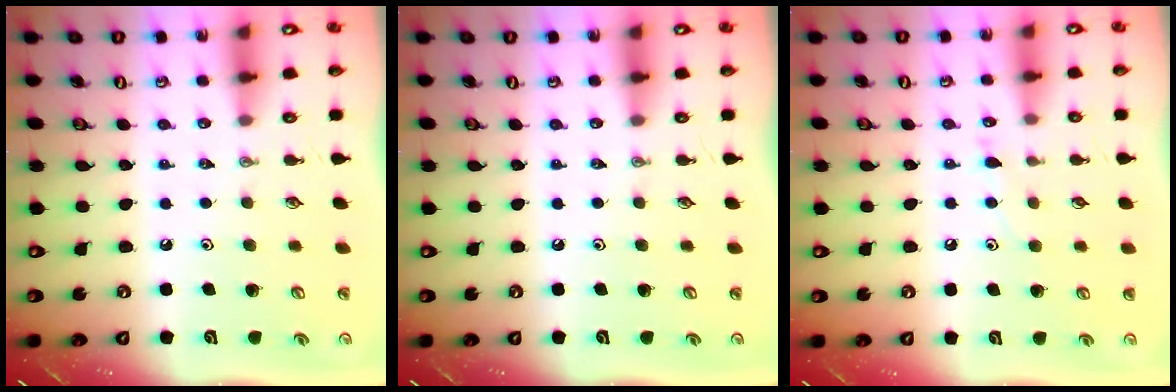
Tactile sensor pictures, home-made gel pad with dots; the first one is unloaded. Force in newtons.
{"total": 0.0}
{"total": 6.5, "press": 6.5, "slide": 0.6}